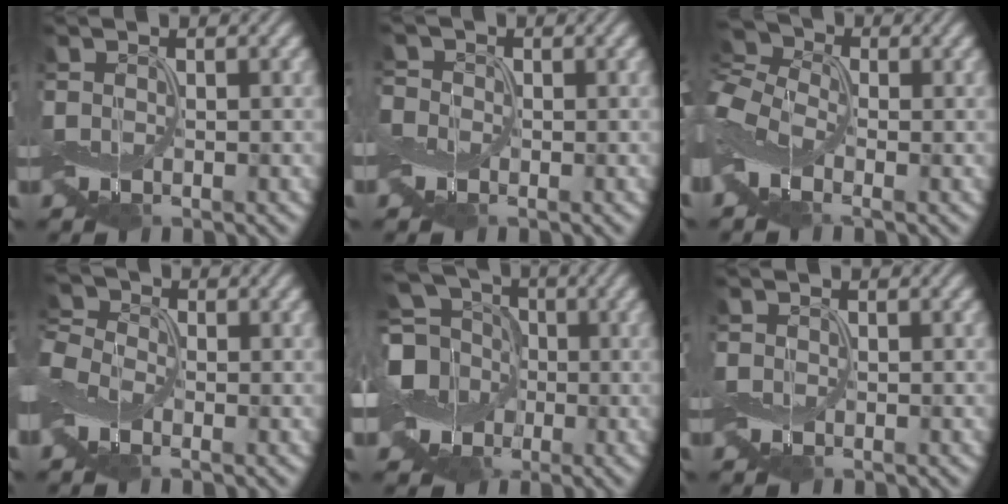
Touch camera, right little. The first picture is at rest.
{"total": 1.3, "force": [-0.7, 1.1, 0.0], "torque": [-0.006, 0.006, -0.016]}
{"total": 5.9, "force": [-1.0, 4.1, 4.1], "torque": [-0.110, 0.011, -0.034]}
{"total": 3.7, "force": [-1.2, 2.8, 2.1], "torque": [-0.061, 0.003, -0.031]}
{"total": 8.1, "force": [-1.3, 7.0, 3.8], "torque": [-0.079, 0.003, -0.040]}
{"total": 0.0}